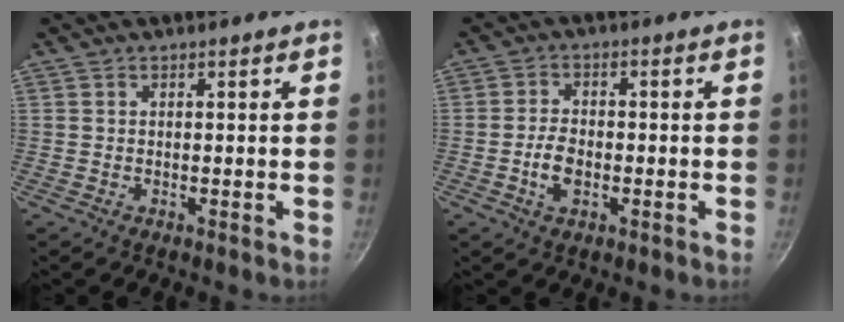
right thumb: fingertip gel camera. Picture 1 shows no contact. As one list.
[{"total": 5.0, "force": [-1.4, 3.1, 3.6], "torque": [-0.062, 0.013, -0.028]}]